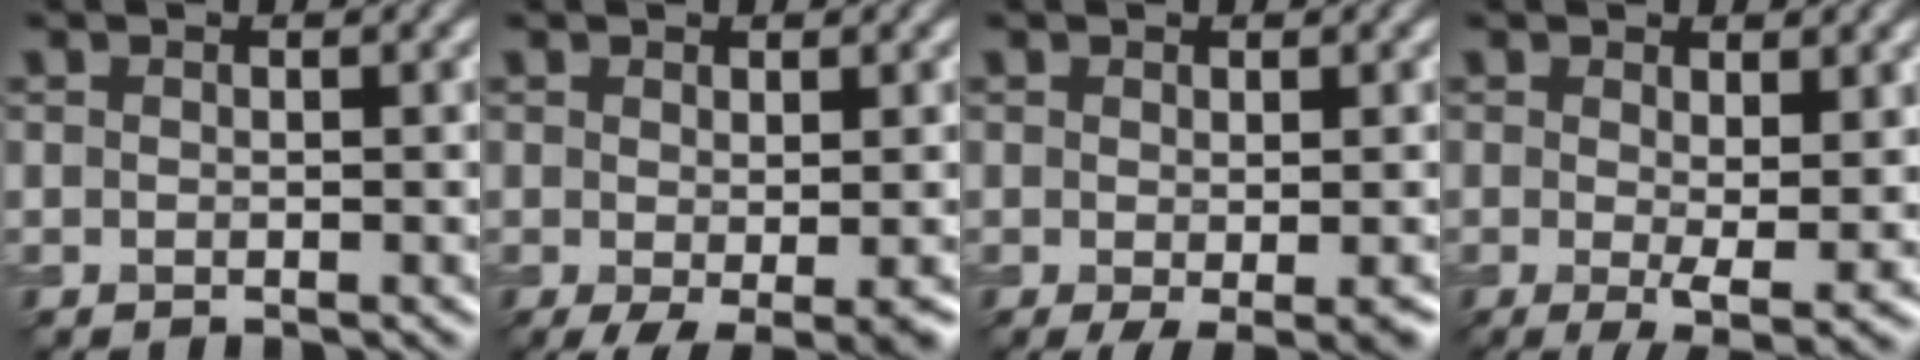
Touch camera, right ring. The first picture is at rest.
{"total": 2.6, "force": [-0.7, 0.5, 2.4], "torque": [-0.041, -0.011, -0.009]}
{"total": 2.2, "force": [-0.6, 0.4, 2.1], "torque": [-0.035, -0.010, -0.007]}
{"total": 3.2, "force": [0.3, 0.7, 3.1], "torque": [-0.051, -0.015, 0.007]}